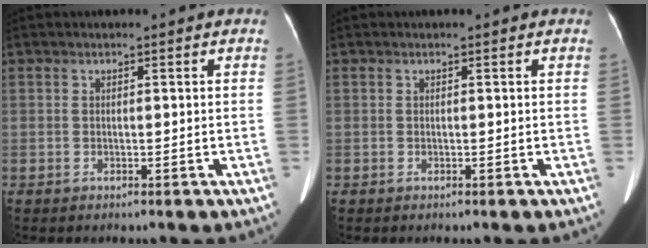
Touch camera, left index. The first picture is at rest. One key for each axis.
{"total": 0.0}